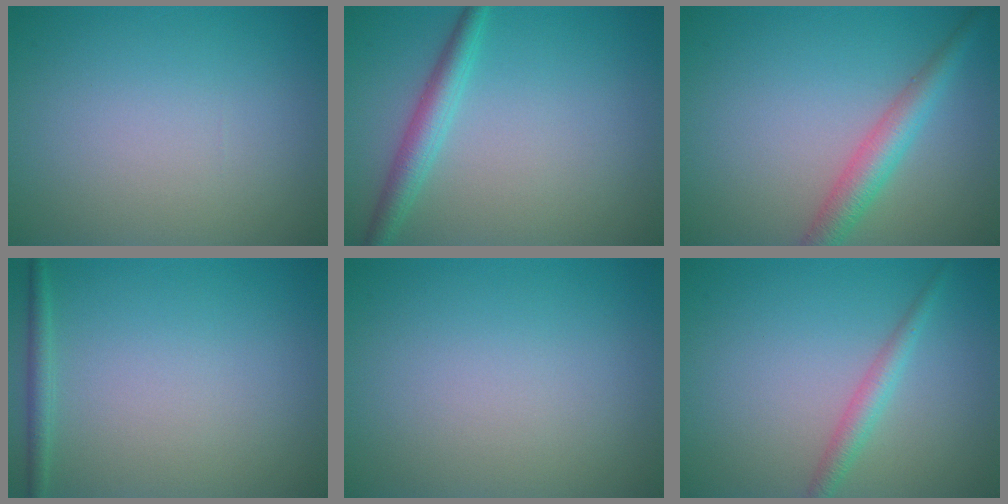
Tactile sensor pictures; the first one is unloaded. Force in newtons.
{"total": 2.8, "press": 2.8, "slide": 0.1}
{"total": 3.4, "press": 3.4, "slide": 0.1}
{"total": 1.3, "press": 1.3, "slide": 0.1}
{"total": 0.0}
{"total": 2.0, "press": 2.0, "slide": 0.0}